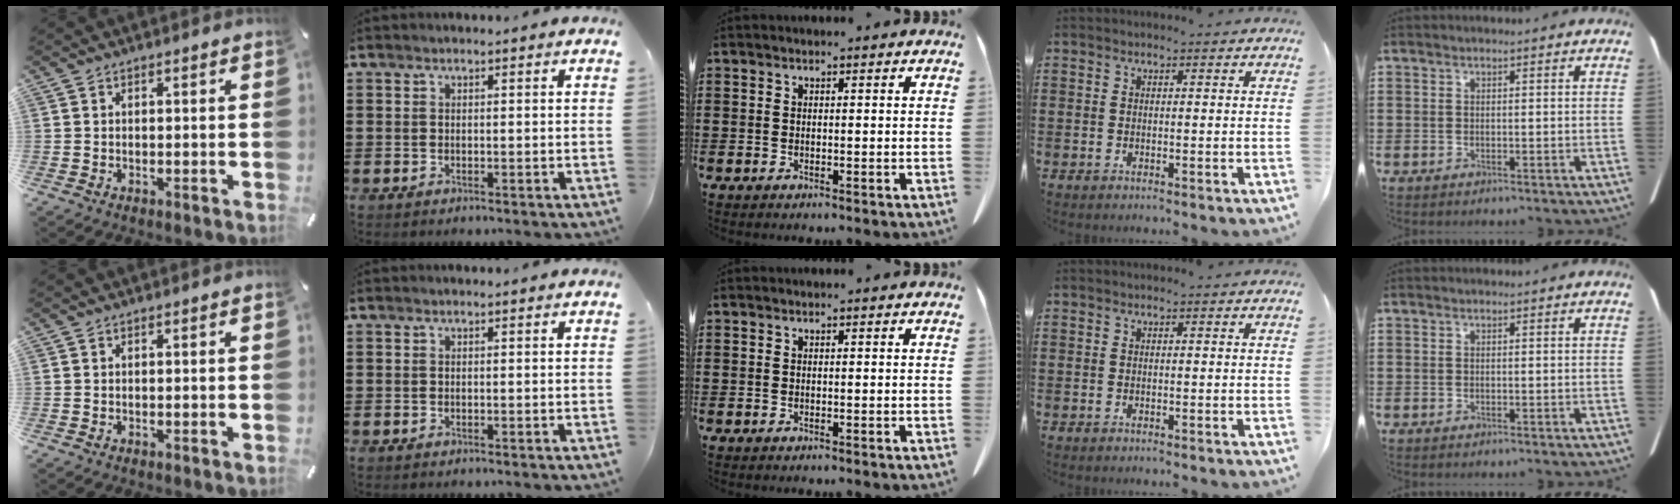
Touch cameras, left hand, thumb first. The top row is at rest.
{}